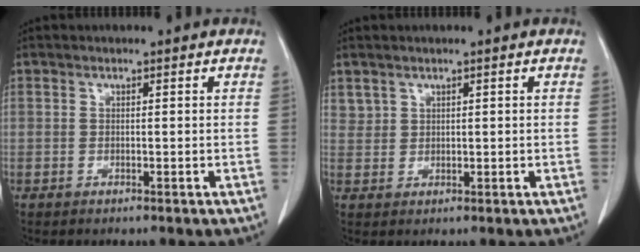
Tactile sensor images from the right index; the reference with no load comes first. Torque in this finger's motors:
{"motor_torque": [-0.07, 0.15, -0.08, 0.00]}